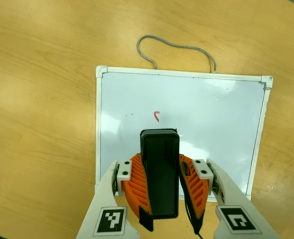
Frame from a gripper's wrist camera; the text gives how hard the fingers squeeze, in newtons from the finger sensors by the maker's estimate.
{"total": 9.4, "left": 8.0, "right": 10.8}